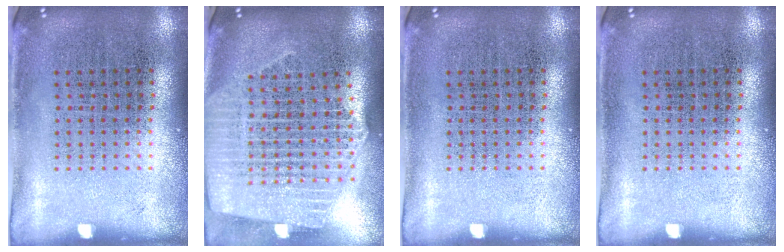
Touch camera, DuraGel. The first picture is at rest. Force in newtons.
{"total": 2.5, "press": 2.2, "slide": 1.2}
{"total": 0.0}
{"total": 0.0}